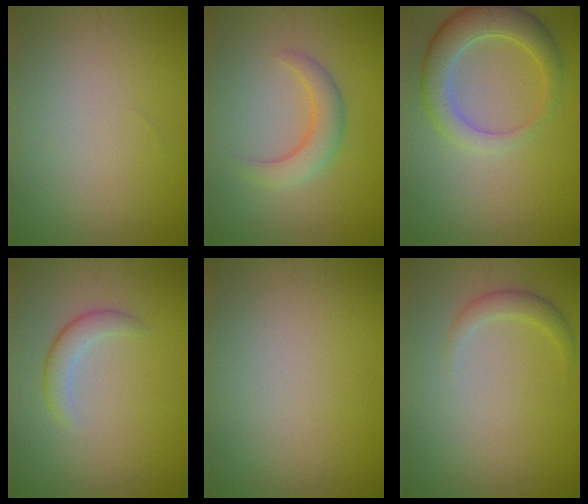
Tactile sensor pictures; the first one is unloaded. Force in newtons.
{"total": 2.8, "press": 2.8, "slide": 0.2}
{"total": 5.0, "press": 5.0, "slide": 0.5}
{"total": 2.1, "press": 2.1, "slide": 0.0}
{"total": 0.0}
{"total": 1.6, "press": 1.6, "slide": 0.1}